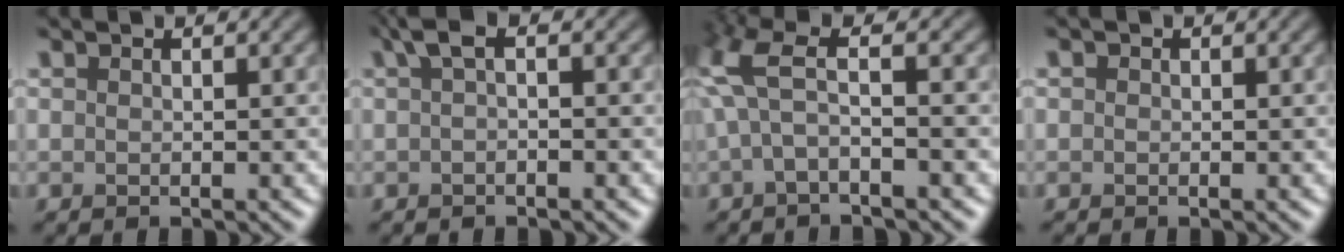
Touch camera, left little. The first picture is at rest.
{"total": 2.3, "force": [0.7, 1.1, 1.9], "torque": [-0.040, 0.009, 0.007]}
{"total": 4.1, "force": [0.4, 1.1, 3.9], "torque": [-0.097, 0.013, -0.004]}
{"total": 0.9, "force": [0.2, 0.8, 0.3], "torque": [-0.003, 0.002, -0.003]}